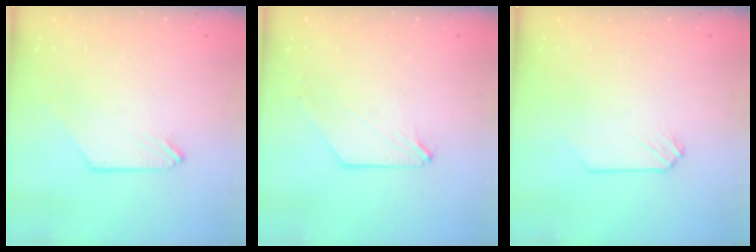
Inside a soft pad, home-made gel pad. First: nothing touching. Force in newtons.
{"total": 0.0}
{"total": 0.0}